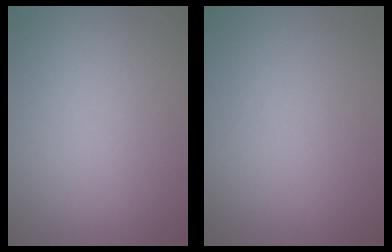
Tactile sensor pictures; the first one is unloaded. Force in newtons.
{"total": 0.0}